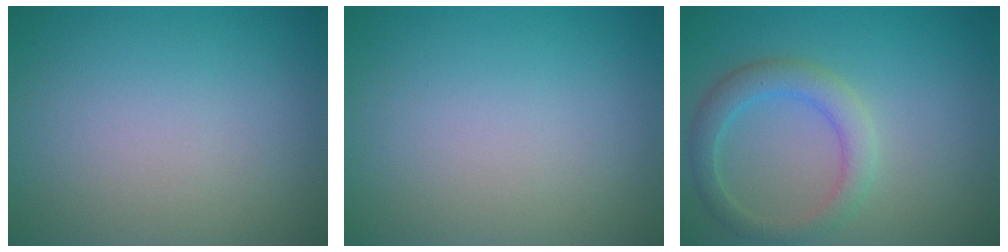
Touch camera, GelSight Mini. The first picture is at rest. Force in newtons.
{"total": 0.0}
{"total": 3.2, "press": 3.2, "slide": 0.2}